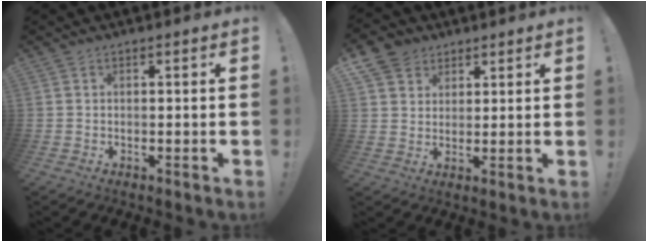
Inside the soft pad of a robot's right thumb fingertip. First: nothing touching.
{"total": 7.4, "force": [4.5, 5.7, 1.3], "torque": [-0.021, -0.026, 0.090]}